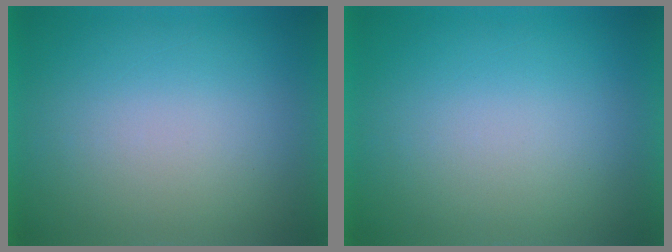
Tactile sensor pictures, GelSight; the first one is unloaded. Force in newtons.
{"total": 0.0}